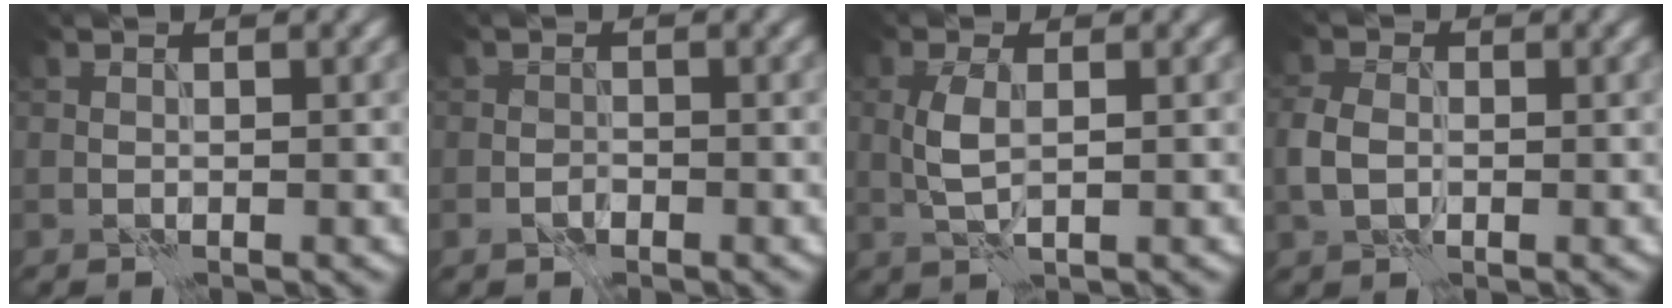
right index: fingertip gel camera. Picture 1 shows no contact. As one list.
[{"total": 1.1, "force": [-0.6, 0.7, 0.5], "torque": [-0.008, 0.002, -0.014]}, {"total": 2.6, "force": [0.1, 1.1, 2.4], "torque": [-0.059, 0.001, 0.003]}, {"total": 2.9, "force": [-0.4, 2.1, 2.0], "torque": [-0.046, 0.003, -0.013]}]